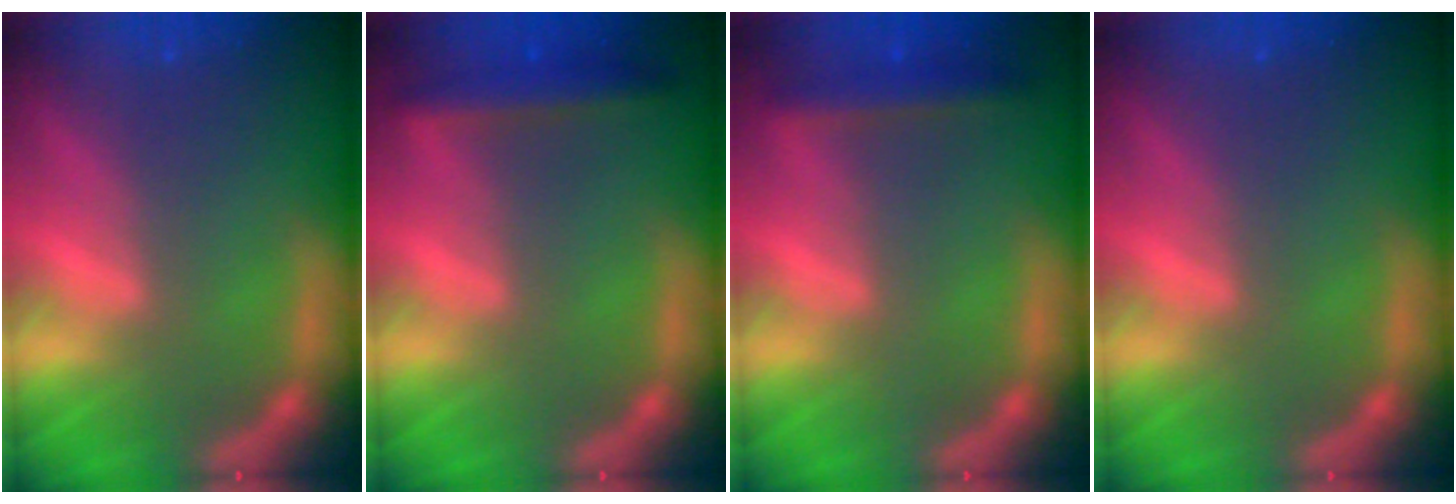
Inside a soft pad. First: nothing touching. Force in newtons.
{"total": 2.9}
{"total": 2.4}
{"total": 0.0}